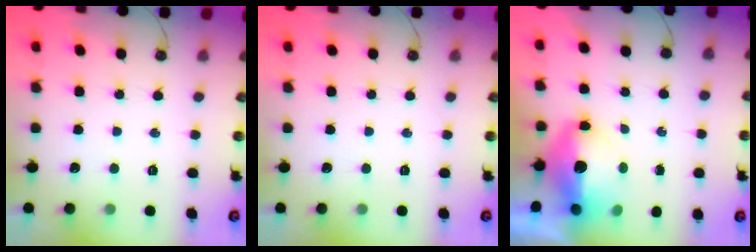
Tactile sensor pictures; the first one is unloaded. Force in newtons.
{"total": 0.0}
{"total": 12.2, "press": 12.1, "slide": 1.2}